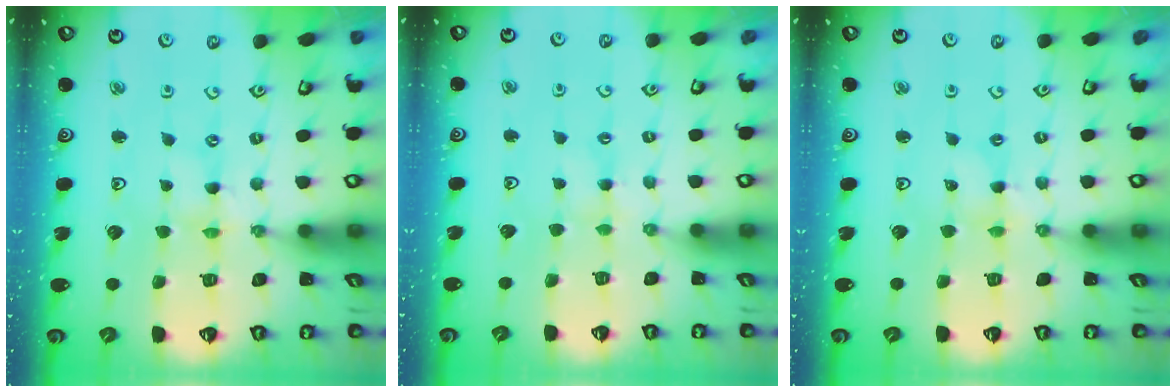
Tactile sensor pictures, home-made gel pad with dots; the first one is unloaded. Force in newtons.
{"total": 2.1, "press": 2.0, "slide": 0.4}
{"total": 1.5, "press": 1.5, "slide": 0.1}